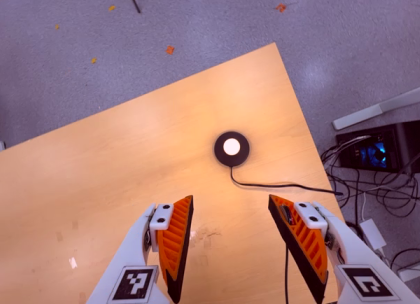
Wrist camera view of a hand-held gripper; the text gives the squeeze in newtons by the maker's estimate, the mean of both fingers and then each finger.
{"total": 0.0}